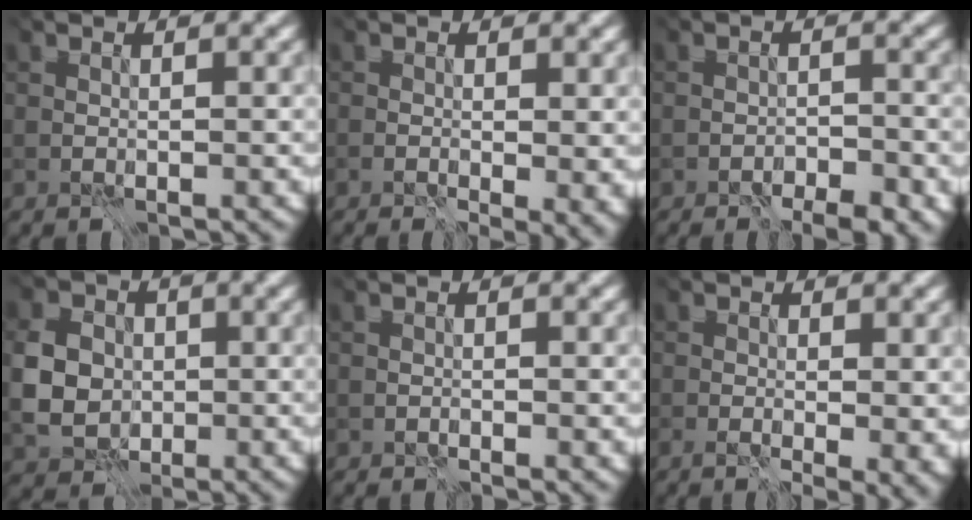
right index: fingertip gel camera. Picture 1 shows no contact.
{"total": 3.9, "force": [0.8, 2.0, 3.3], "torque": [-0.022, 0.002, 0.005]}
{"total": 4.9, "force": [-4.8, 0.5, 0.7], "torque": [0.018, -0.004, -0.069]}
{"total": 7.2, "force": [-2.3, 5.9, 3.4], "torque": [-0.098, 0.024, -0.022]}
{"total": 1.0, "force": [-0.8, -0.5, -0.3], "torque": [0.010, -0.004, -0.024]}
{"total": 5.3, "force": [1.0, 2.6, 4.5], "torque": [-0.040, 0.008, 0.011]}